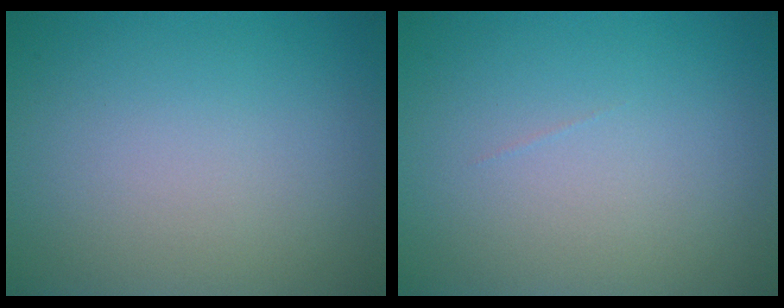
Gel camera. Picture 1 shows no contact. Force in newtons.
{"total": 0.0}